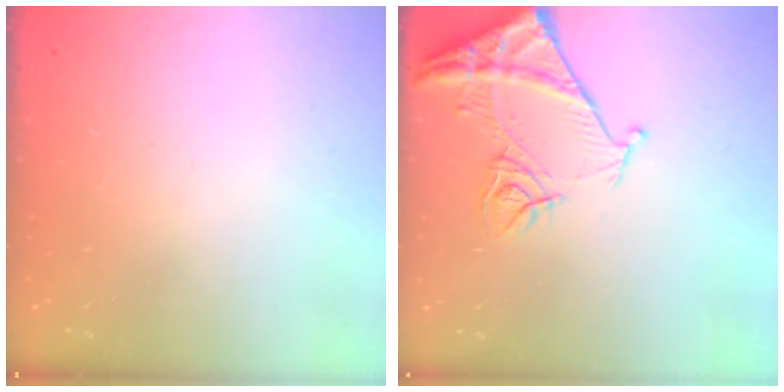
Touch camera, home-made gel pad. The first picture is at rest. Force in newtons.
{"total": 11.7, "press": 11.6, "slide": 1.2}